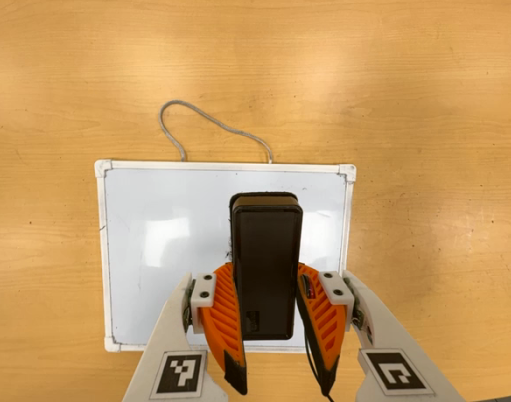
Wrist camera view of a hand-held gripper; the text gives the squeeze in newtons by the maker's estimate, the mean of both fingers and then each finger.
{"total": 6.3, "left": 5.6, "right": 7.0}